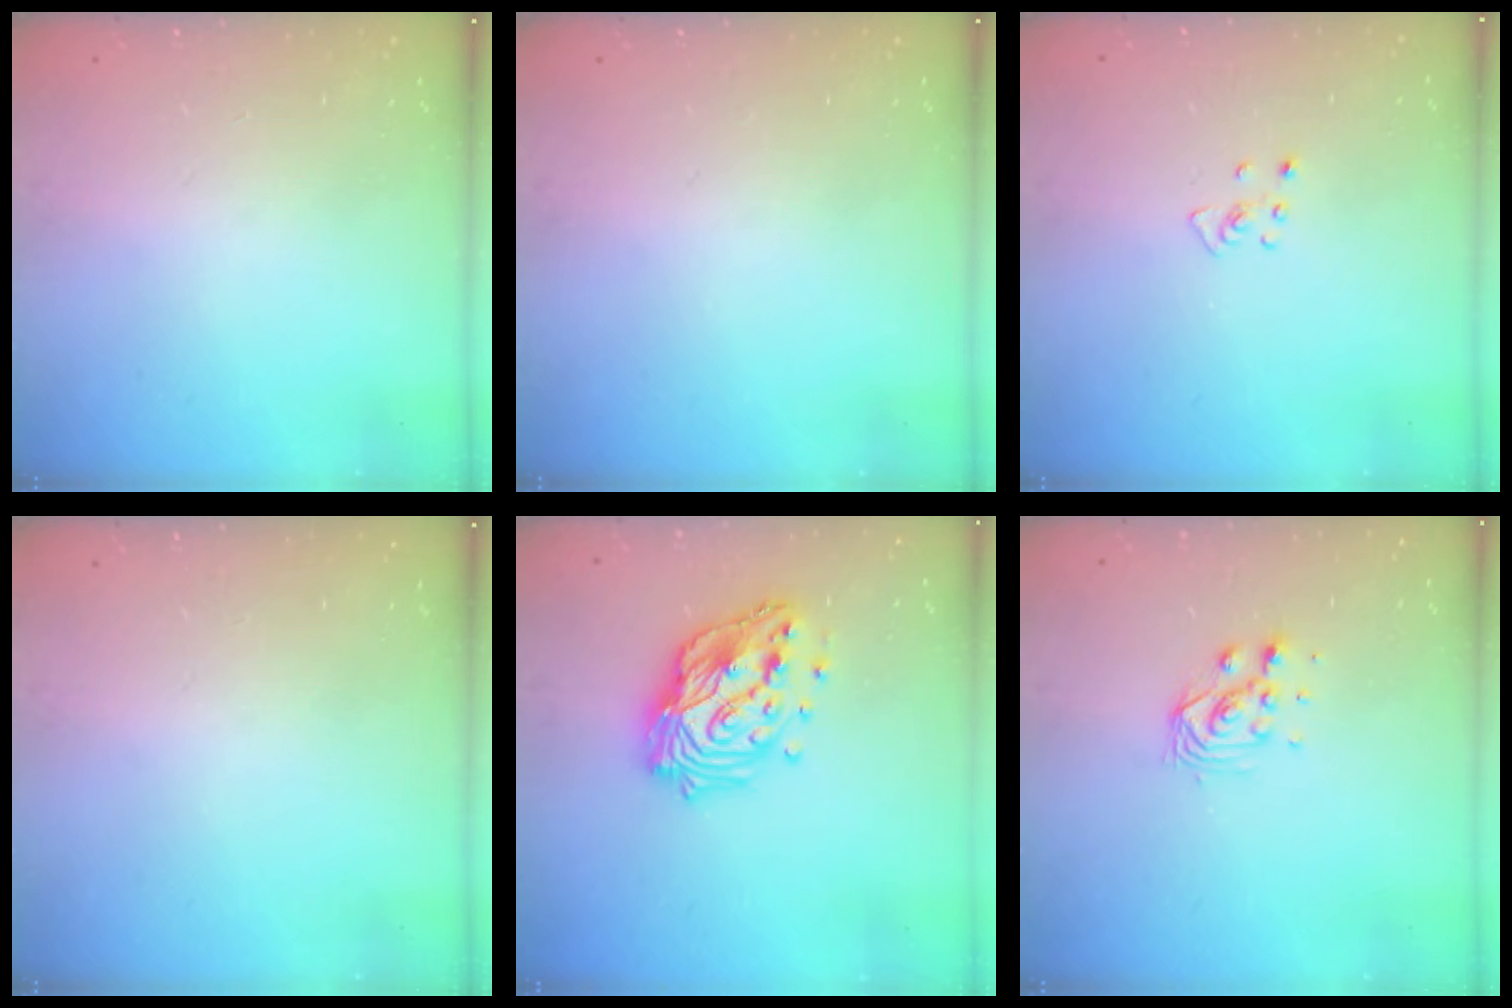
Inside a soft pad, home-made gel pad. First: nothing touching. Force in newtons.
{"total": 0.0}
{"total": 3.6, "press": 3.6, "slide": 0.2}
{"total": 0.0}
{"total": 18.2, "press": 18.1, "slide": 1.5}
{"total": 3.9, "press": 3.8, "slide": 0.8}